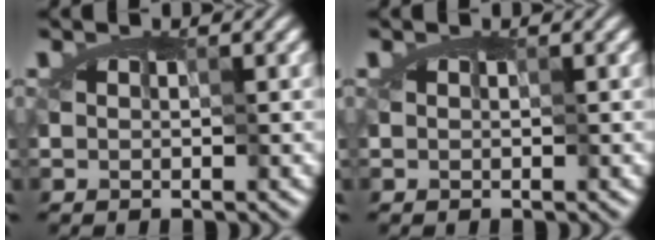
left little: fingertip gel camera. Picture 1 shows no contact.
{"total": 0.0}